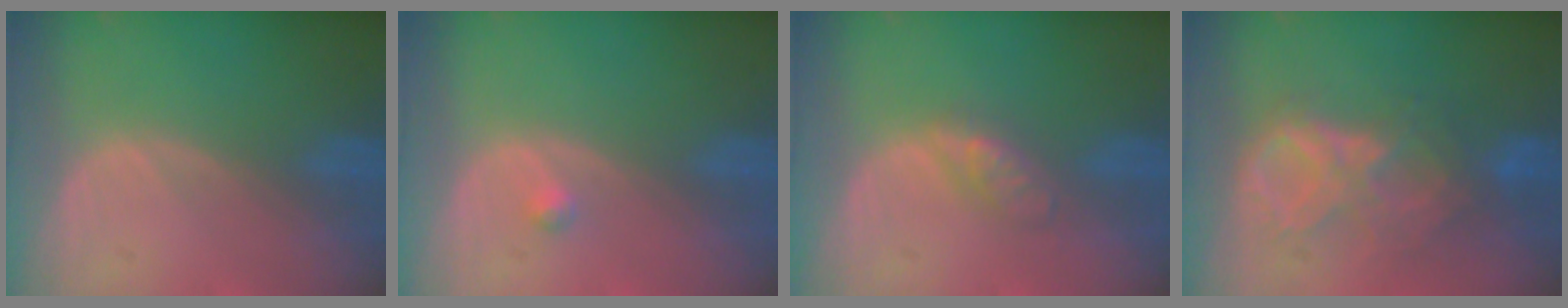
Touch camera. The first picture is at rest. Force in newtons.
{"total": 0.8, "press": 0.8, "slide": 0.1}
{"total": 3.1, "press": 3.0, "slide": 0.3}
{"total": 8.5, "press": 7.5, "slide": 3.9}